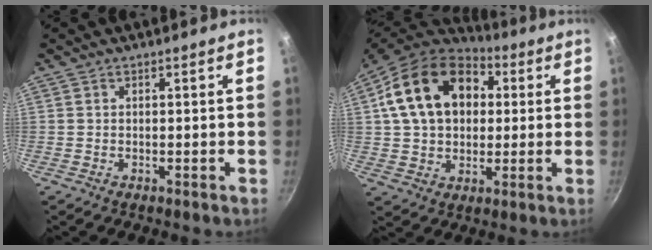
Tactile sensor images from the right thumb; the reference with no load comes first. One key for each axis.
{"total": 19.8, "fx": 4.9, "fy": 14.3, "fz": 12.8, "tx": -0.197, "ty": 0.021, "tz": 0.073}